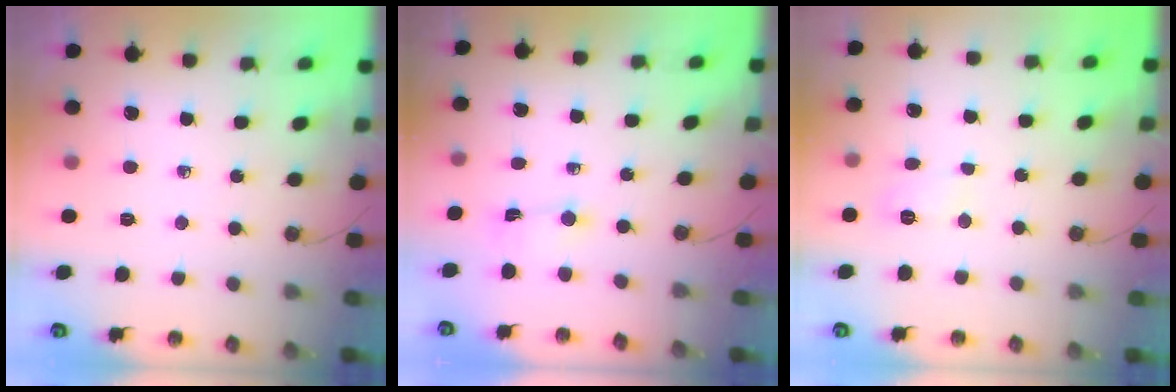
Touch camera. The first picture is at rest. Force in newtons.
{"total": 1.0, "press": 0.9, "slide": 0.5}
{"total": 4.4, "press": 4.3, "slide": 0.7}